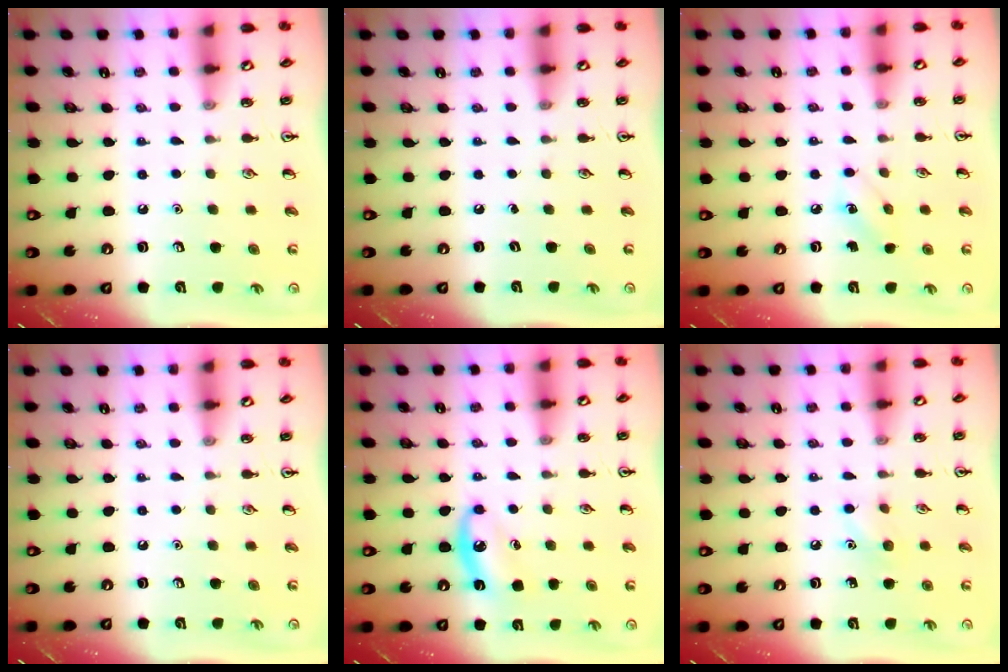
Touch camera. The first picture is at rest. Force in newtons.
{"total": 0.0}
{"total": 5.9, "press": 5.7, "slide": 1.3}
{"total": 0.0}
{"total": 6.8, "press": 6.5, "slide": 2.0}
{"total": 6.7, "press": 6.4, "slide": 2.0}